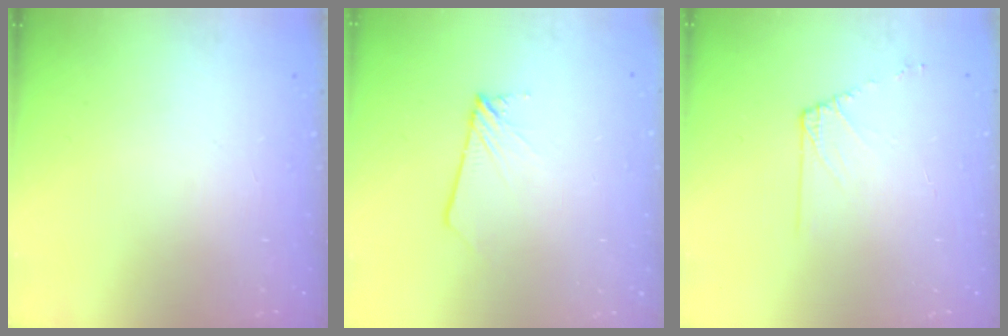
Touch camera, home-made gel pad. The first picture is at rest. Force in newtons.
{"total": 2.0, "press": 2.0, "slide": 0.1}
{"total": 5.8, "press": 5.7, "slide": 0.9}